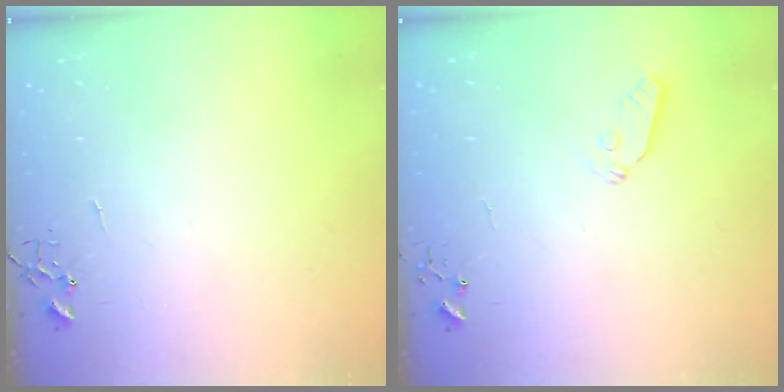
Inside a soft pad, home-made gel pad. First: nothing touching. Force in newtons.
{"total": 5.3, "press": 5.2, "slide": 0.3}